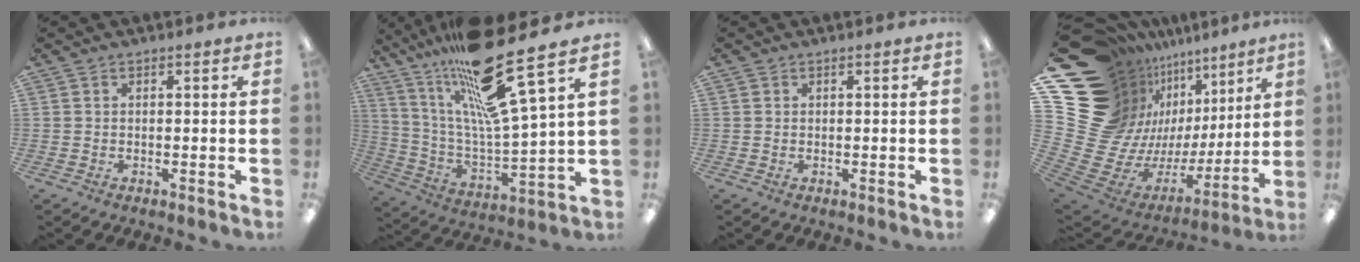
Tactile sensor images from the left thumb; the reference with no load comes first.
{"total": 23.5, "force": [16.7, 4.0, 16.1], "torque": [-0.295, -0.098, 0.265]}
{"total": 0.0}
{"total": 22.9, "force": [9.5, 16.9, 12.2], "torque": [-0.218, -0.132, 0.236]}